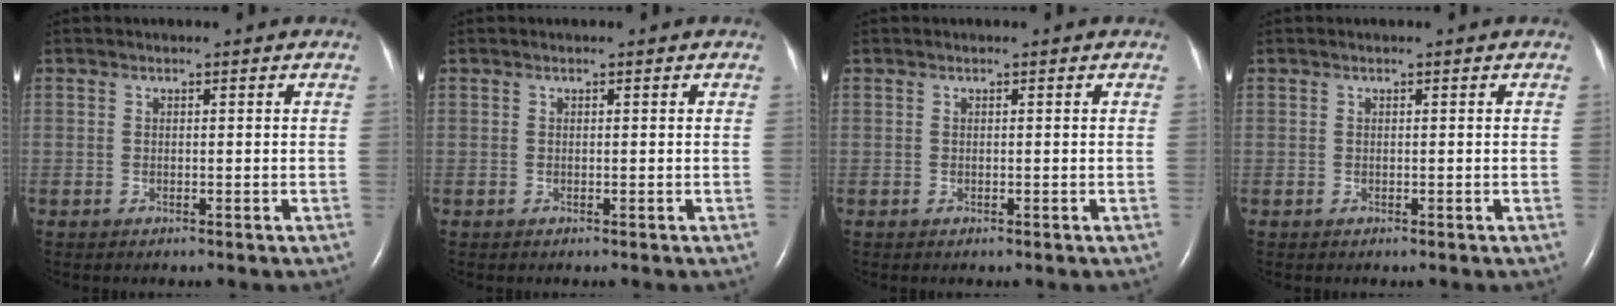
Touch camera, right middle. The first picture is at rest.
{"total": 0.0}
{"total": 0.0}
{"total": 0.0}